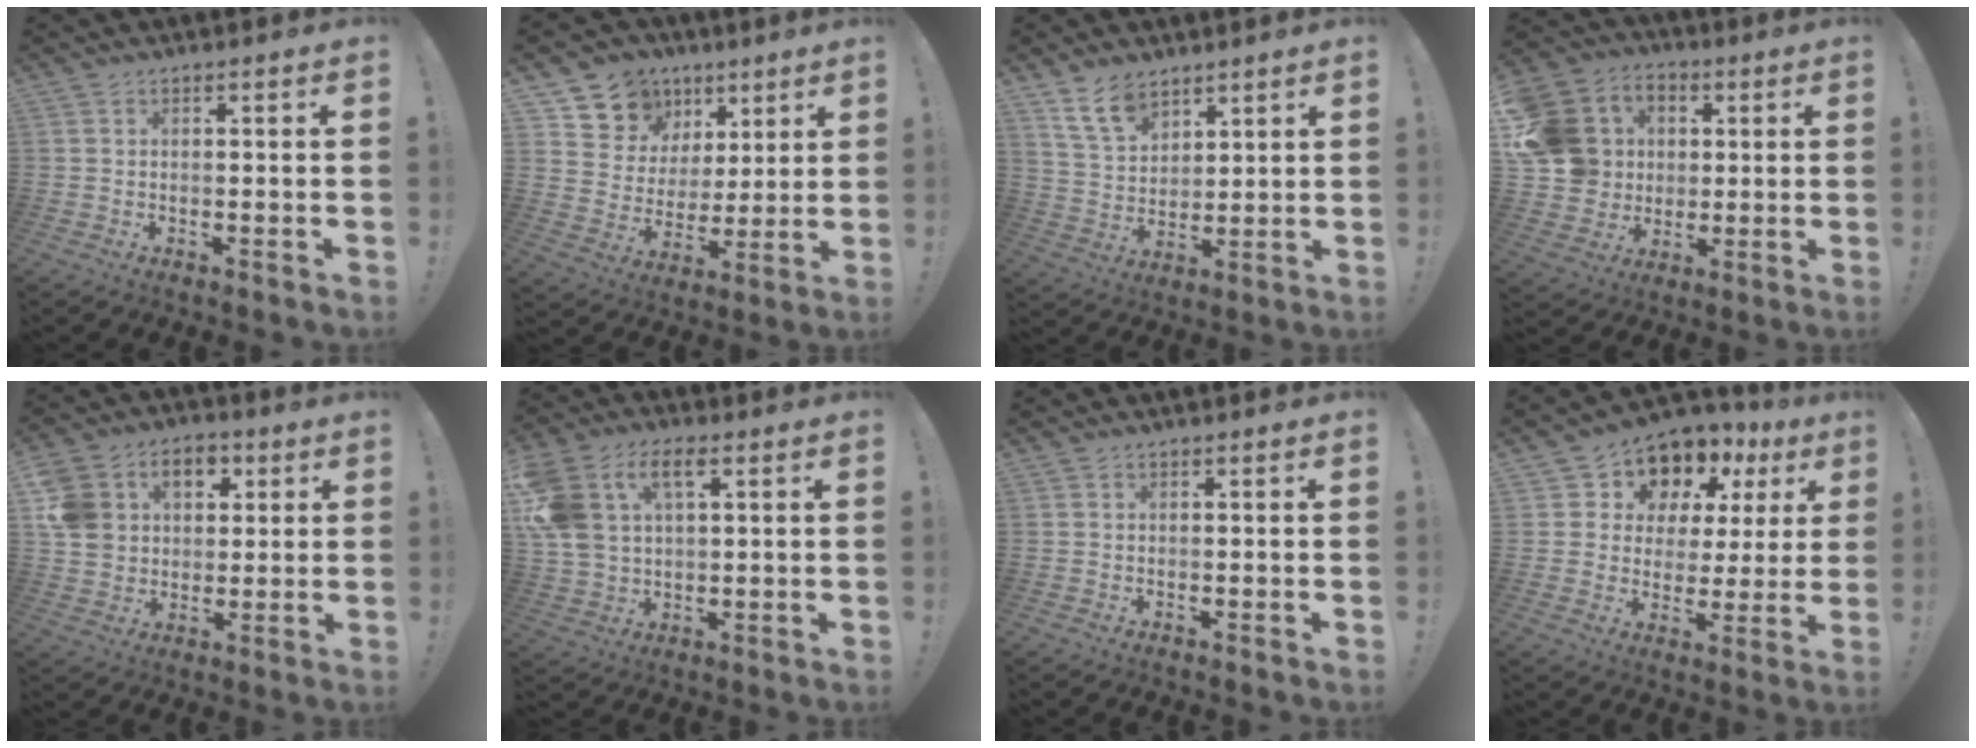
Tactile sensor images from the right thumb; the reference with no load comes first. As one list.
[{"total": 11.4, "force": [6.5, 9.3, 1.7], "torque": [-0.026, -0.047, 0.134]}, {"total": 10.3, "force": [7.6, 5.6, 4.1], "torque": [-0.079, -0.040, 0.149]}, {"total": 15.5, "force": [2.1, 14.3, 5.7], "torque": [-0.085, 0.003, 0.060]}, {"total": 13.4, "force": [3.6, 11.4, 6.0], "torque": [-0.090, -0.005, 0.077]}, {"total": 13.4, "force": [5.1, 8.7, 8.8], "torque": [-0.198, -0.005, 0.098]}, {"total": 0.0}, {"total": 9.7, "force": [6.5, 6.8, 2.1], "torque": [-0.029, -0.069, 0.124]}]